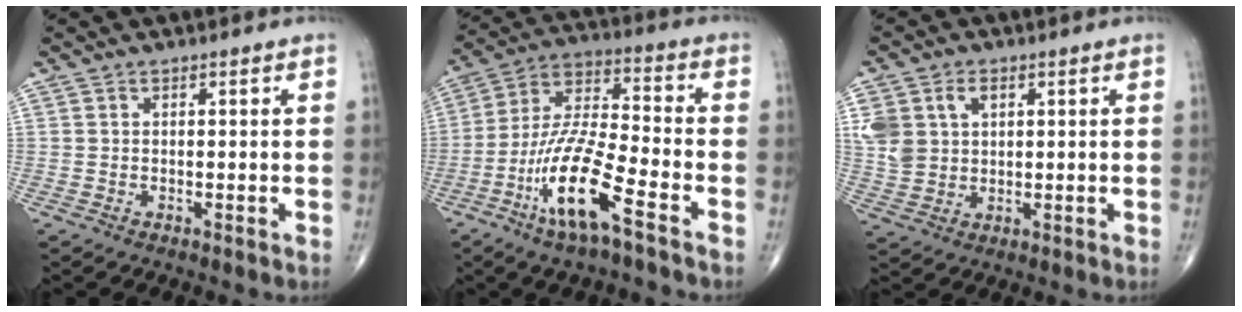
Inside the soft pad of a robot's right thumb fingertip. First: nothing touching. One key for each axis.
{"total": 15.3, "fx": -7.9, "fy": 3.2, "fz": 12.7, "tx": -0.261, "ty": 0.041, "tz": -0.150}
{"total": 8.4, "fx": 2.7, "fy": 6.3, "fz": 5.0, "tx": -0.093, "ty": 0.000, "tz": 0.063}